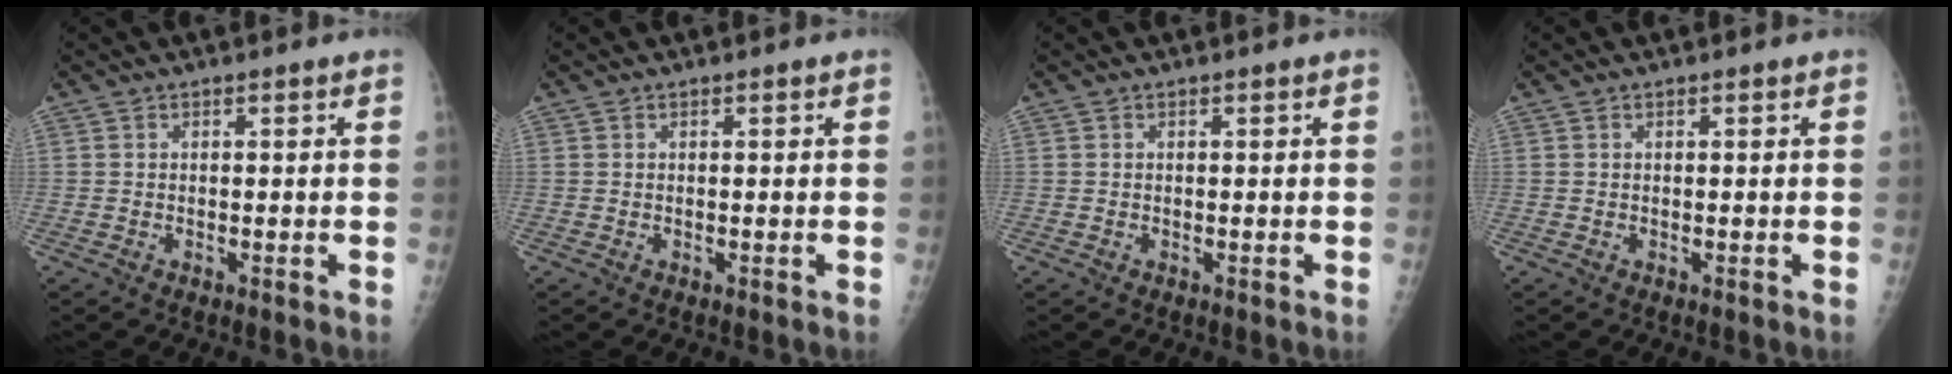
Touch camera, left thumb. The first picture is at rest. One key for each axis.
{"total": 0.0}
{"total": 0.0}
{"total": 0.0}